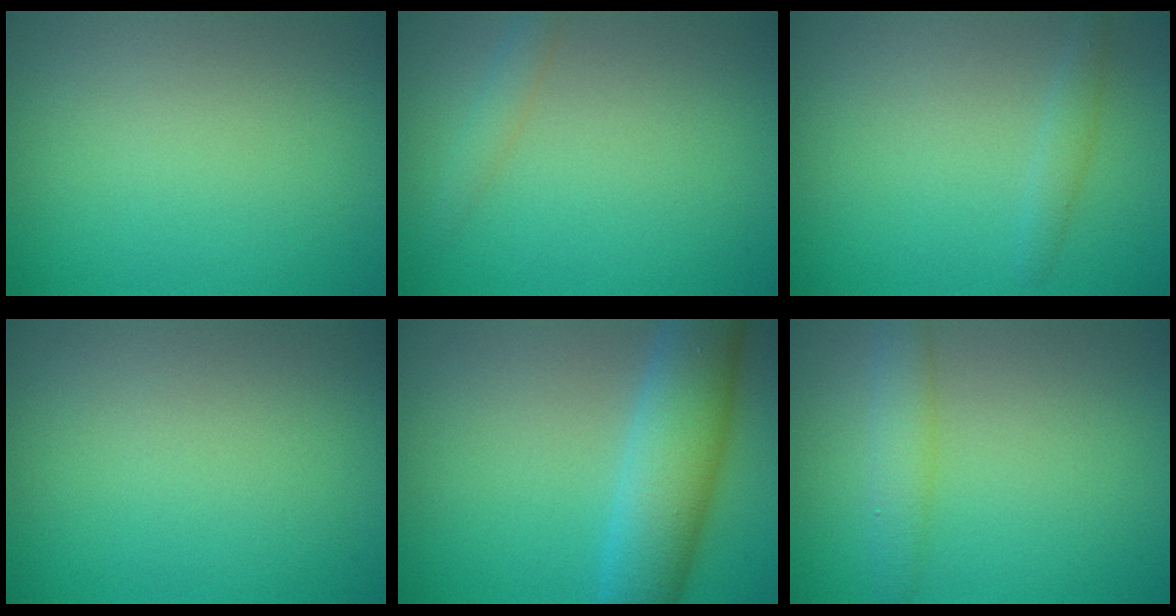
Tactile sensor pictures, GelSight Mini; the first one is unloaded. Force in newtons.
{"total": 1.3, "press": 1.3, "slide": 0.0}
{"total": 1.3, "press": 1.3, "slide": 0.0}
{"total": 0.0}
{"total": 7.3, "press": 7.3, "slide": 0.2}
{"total": 2.6, "press": 2.6, "slide": 0.0}